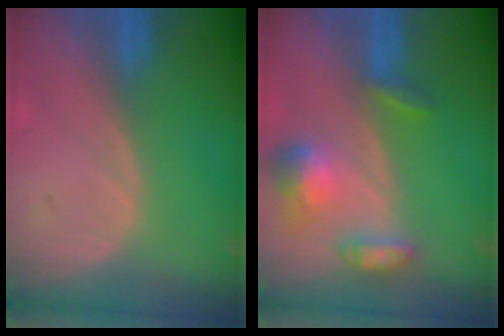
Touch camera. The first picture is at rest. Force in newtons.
{"total": 7.1, "press": 6.5, "slide": 2.7}